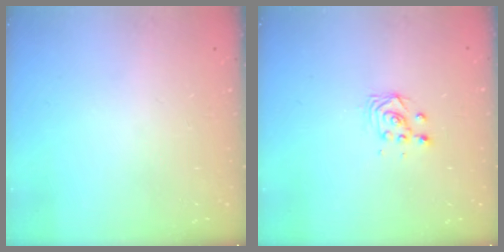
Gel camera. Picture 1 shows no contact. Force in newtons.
{"total": 2.9, "press": 2.9, "slide": 0.1}